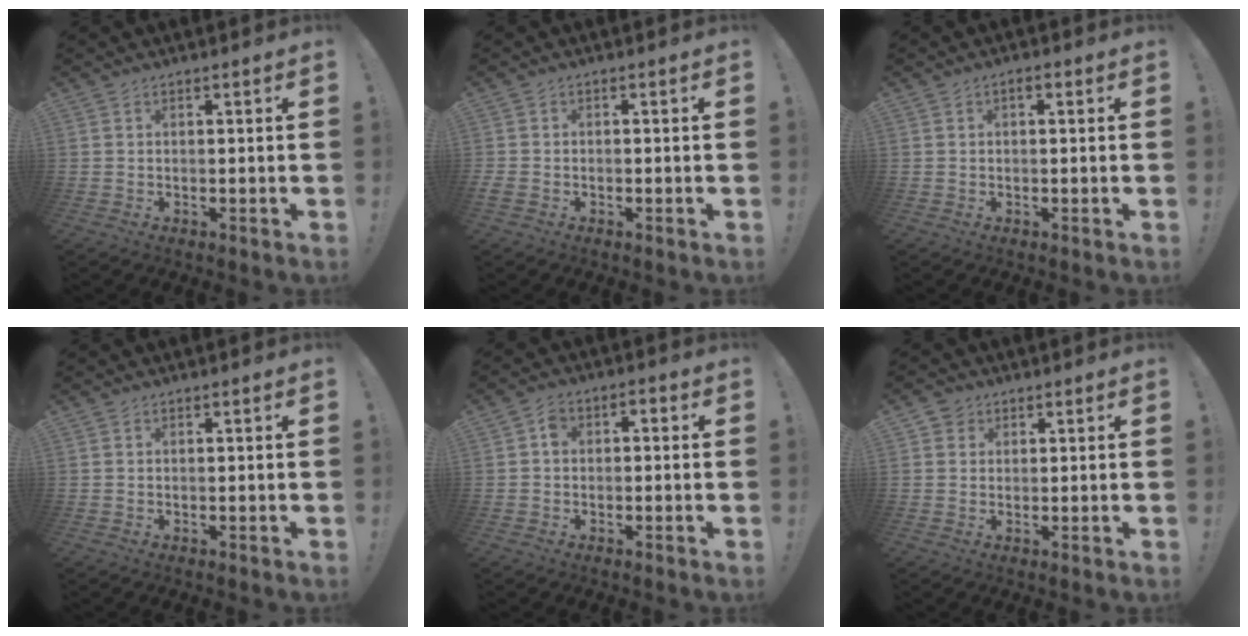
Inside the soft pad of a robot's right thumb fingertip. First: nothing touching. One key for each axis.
{"total": 1.5, "fx": -0.9, "fy": 1.1, "fz": 0.7, "tx": -0.016, "ty": 0.001, "tz": -0.017}
{"total": 1.0, "fx": -0.1, "fy": 0.6, "fz": 0.8, "tx": -0.016, "ty": 0.006, "tz": -0.004}
{"total": 0.0}
{"total": 3.8, "fx": -1.5, "fy": 2.7, "fz": 2.2, "tx": -0.032, "ty": 0.017, "tz": -0.028}
{"total": 2.8, "fx": 1.5, "fy": 2.3, "fz": 0.4, "tx": -0.006, "ty": -0.001, "tz": 0.026}